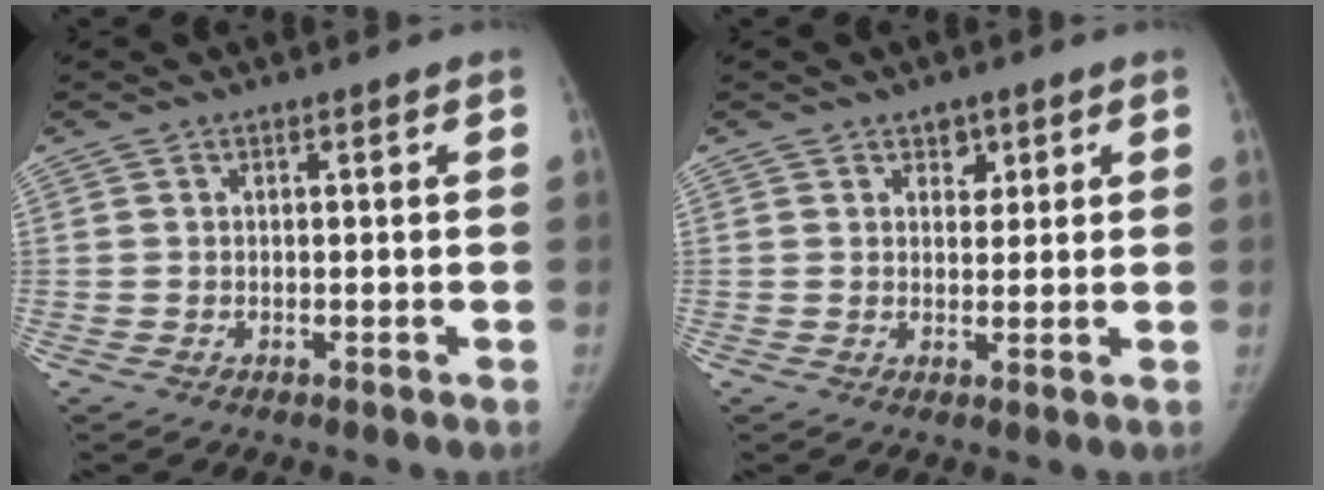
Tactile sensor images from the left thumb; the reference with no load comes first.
{"total": 3.1, "force": [1.8, 2.2, 1.2], "torque": [0.004, -0.010, 0.027]}